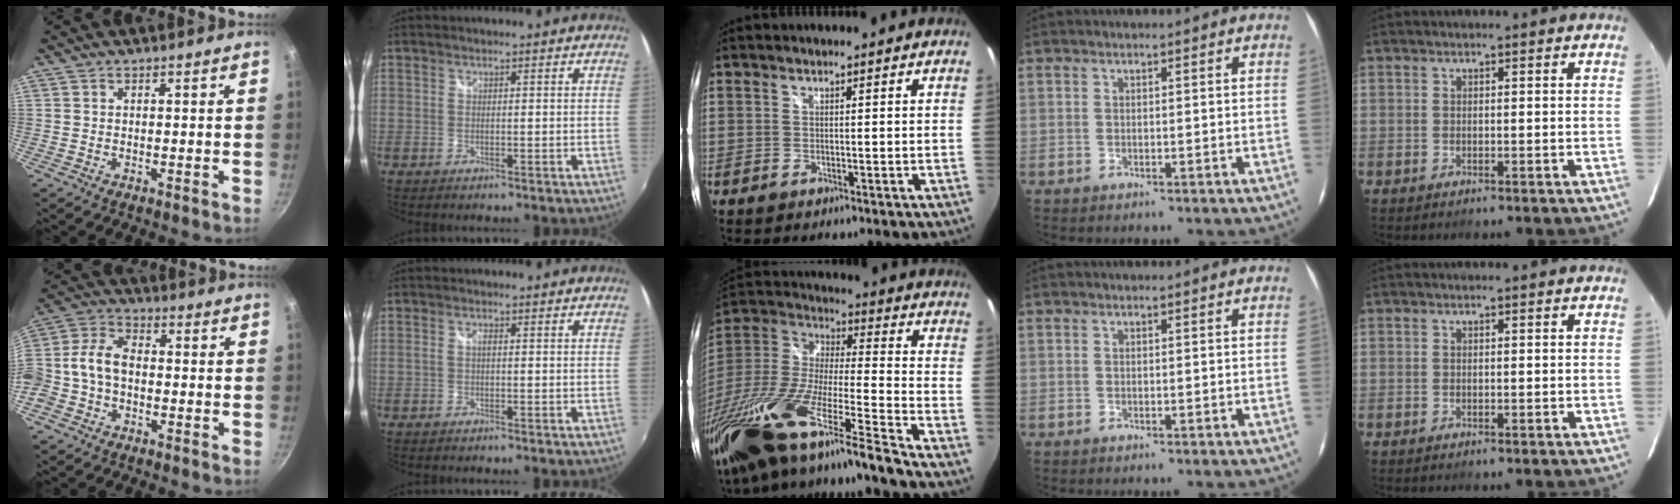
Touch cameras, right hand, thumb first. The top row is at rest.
{"thumb": {"total": 10.3, "force": [-1.8, 7.1, 7.2], "torque": [-0.141, 0.043, -0.051]}, "index": {"total": 0.9, "force": [-0.1, 0.2, 0.9], "torque": [-0.016, 0.003, -0.004]}, "middle": {"total": 27.8, "force": [-20.1, 1.9, 19.2], "torque": [-0.340, -0.067, -0.365]}}